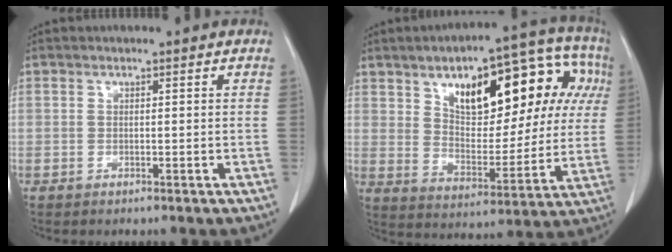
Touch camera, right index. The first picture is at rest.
{"total": 21.1, "force": [8.0, 9.0, 17.4], "torque": [-0.236, 0.043, 0.123]}